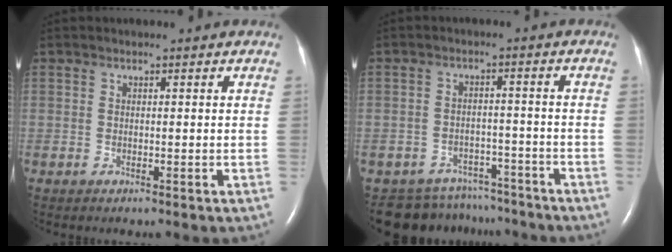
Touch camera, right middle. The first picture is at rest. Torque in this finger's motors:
{"motor_torque": [0.23, -0.23, 0.07, 0.00]}